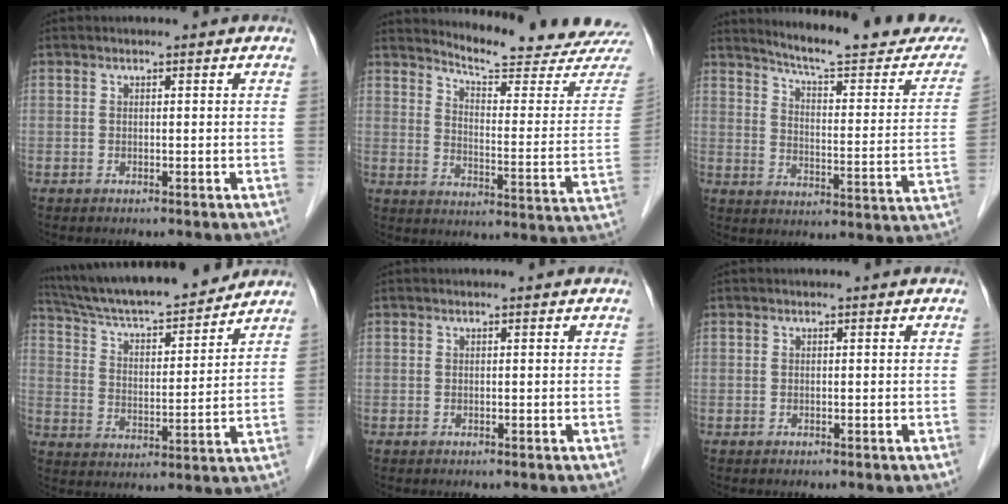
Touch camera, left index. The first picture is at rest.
{"total": 17.9, "force": [17.5, -0.3, 4.1], "torque": [-0.062, -0.131, 0.207]}
{"total": 19.2, "force": [17.9, 1.2, 6.9], "torque": [-0.091, -0.085, 0.220]}
{"total": 18.3, "force": [16.6, 2.4, 7.5], "torque": [-0.131, 0.010, 0.266]}
{"total": 0.0}
{"total": 0.0}